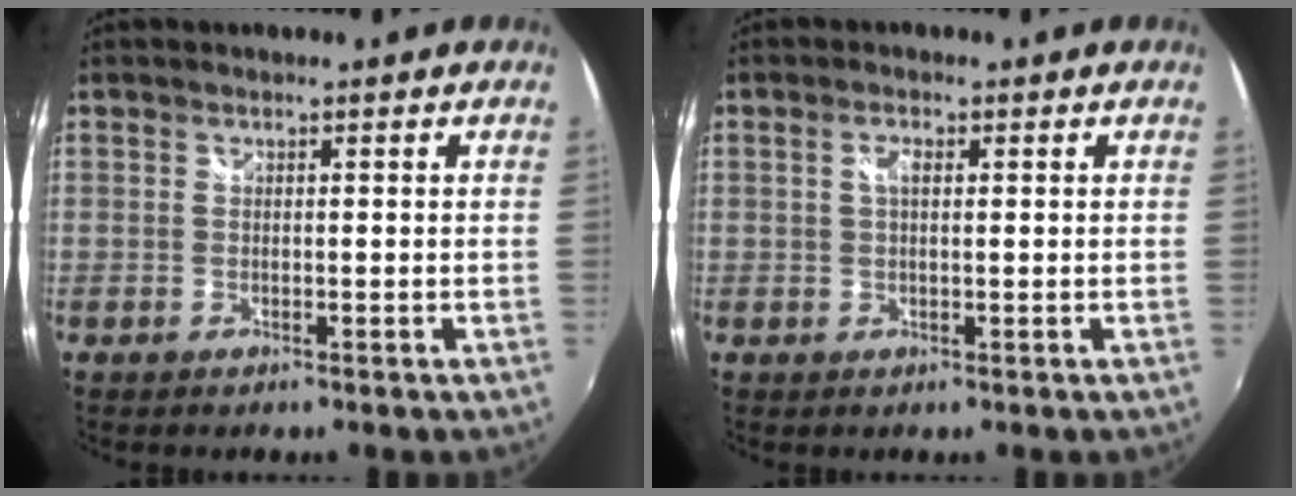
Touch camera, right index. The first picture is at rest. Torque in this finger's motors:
{"motor_torque": [0.19, -0.04, 0.13, 0.04]}